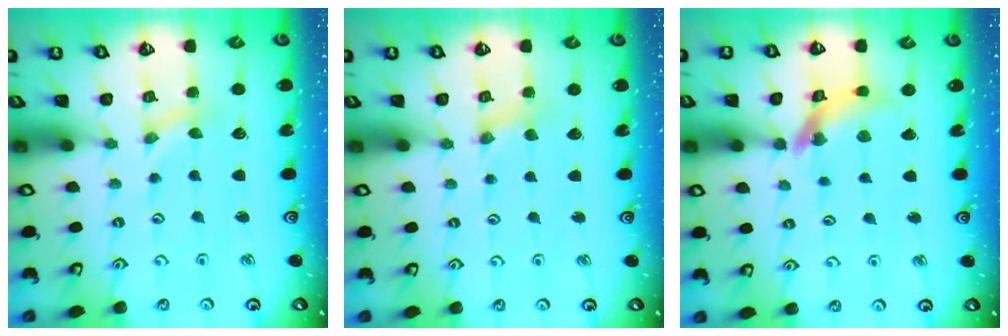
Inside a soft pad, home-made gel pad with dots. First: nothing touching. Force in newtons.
{"total": 1.2, "press": 1.2, "slide": 0.3}
{"total": 11.3, "press": 11.3, "slide": 1.4}